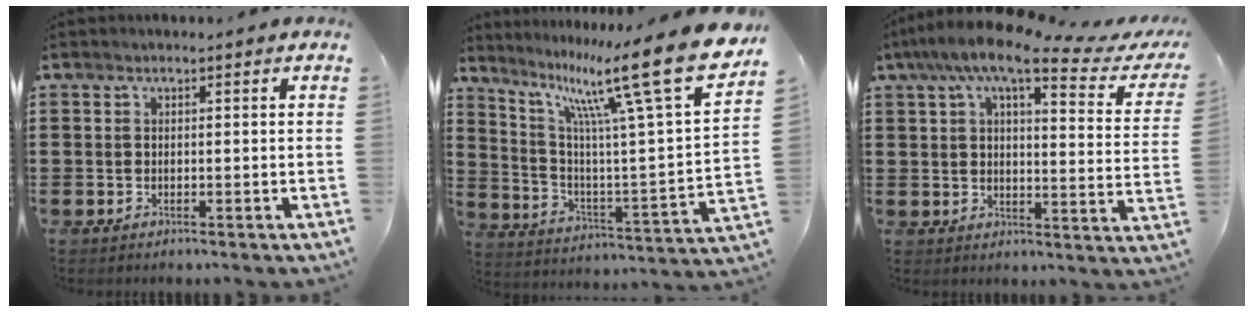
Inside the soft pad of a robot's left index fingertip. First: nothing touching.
{"total": 17.2, "force": [11.5, 1.7, 12.7], "torque": [-0.233, -0.082, 0.176]}
{"total": 9.8, "force": [6.8, 1.8, 6.8], "torque": [-0.141, -0.025, 0.109]}